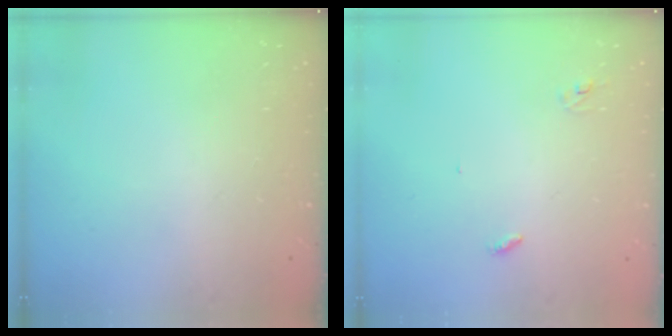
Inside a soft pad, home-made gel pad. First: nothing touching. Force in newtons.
{"total": 2.8, "press": 2.8, "slide": 0.2}